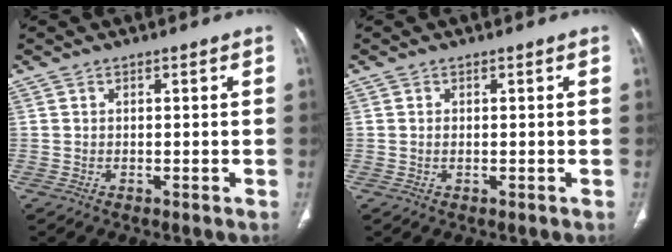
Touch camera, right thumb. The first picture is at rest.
{"total": 0.6, "force": [0.0, 0.3, 0.5], "torque": [-0.014, 0.001, 0.001]}